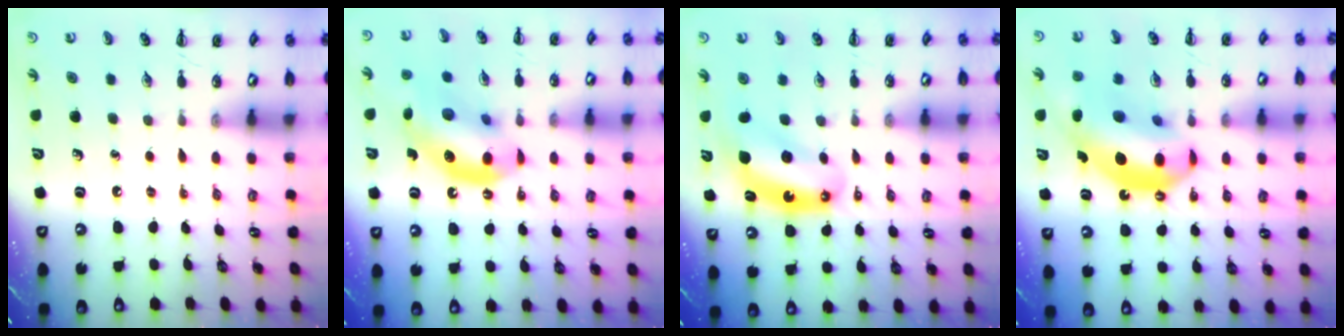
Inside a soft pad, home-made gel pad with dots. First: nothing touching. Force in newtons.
{"total": 14.7, "press": 14.2, "slide": 3.6}
{"total": 7.4, "press": 7.1, "slide": 2.1}
{"total": 17.5, "press": 16.8, "slide": 4.8}